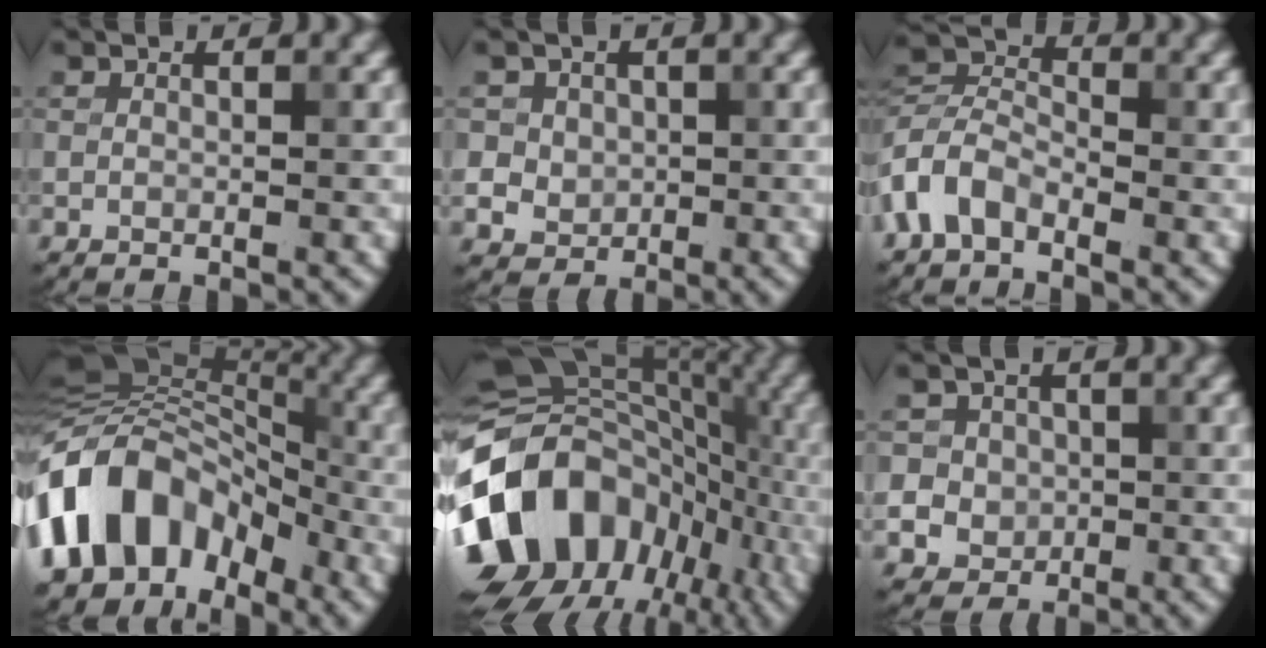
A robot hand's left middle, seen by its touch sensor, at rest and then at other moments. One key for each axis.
{"total": 4.2, "fx": 1.2, "fy": 3.7, "fz": 1.6, "tx": -0.028, "ty": 0.013, "tz": 0.018}
{"total": 4.6, "fx": -2.5, "fy": 2.8, "fz": 2.7, "tx": -0.058, "ty": 0.010, "tz": -0.066}
{"total": 11.5, "fx": -4.8, "fy": 8.0, "fz": 6.7, "tx": -0.118, "ty": 0.025, "tz": -0.114}
{"total": 15.1, "fx": -5.0, "fy": 11.4, "fz": 8.6, "tx": -0.172, "ty": -0.005, "tz": -0.090}
{"total": 6.3, "fx": 0.5, "fy": 6.0, "fz": 1.8, "tx": -0.044, "ty": 0.027, "tz": -0.003}